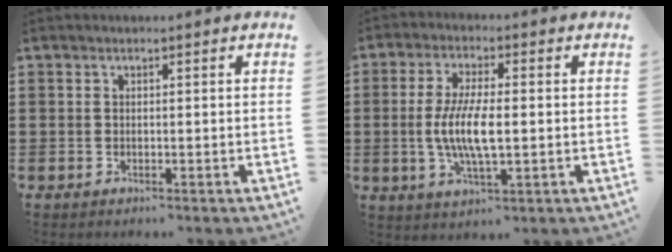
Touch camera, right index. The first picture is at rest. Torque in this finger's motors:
{"motor_torque": [1.33, -0.40, 1.02, 0.19]}